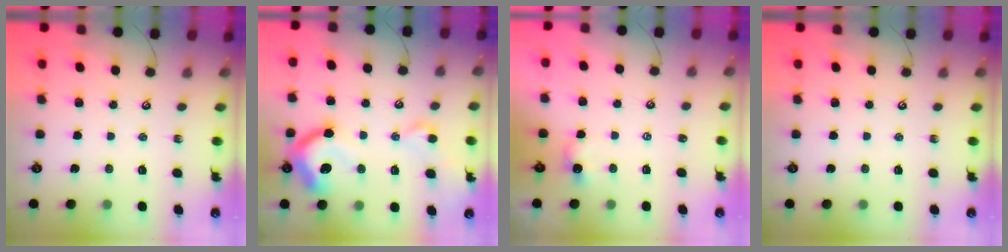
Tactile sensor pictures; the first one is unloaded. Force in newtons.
{"total": 12.4, "press": 12.2, "slide": 1.9}
{"total": 1.1, "press": 1.1, "slide": 0.2}
{"total": 0.0}